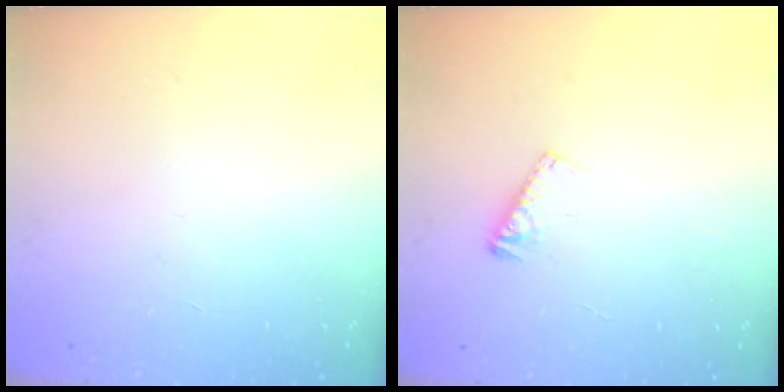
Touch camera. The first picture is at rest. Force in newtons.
{"total": 4.7, "press": 4.7, "slide": 0.4}